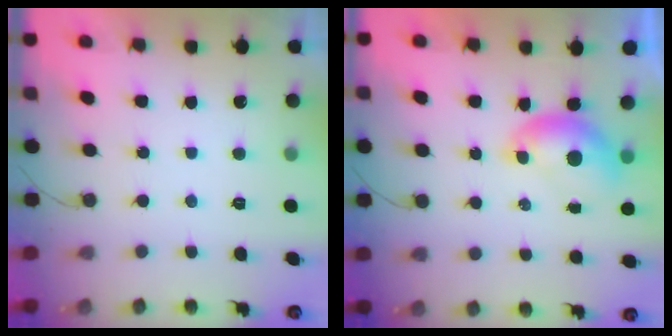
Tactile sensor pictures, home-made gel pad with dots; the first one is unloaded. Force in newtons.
{"total": 6.5, "press": 6.5, "slide": 0.8}